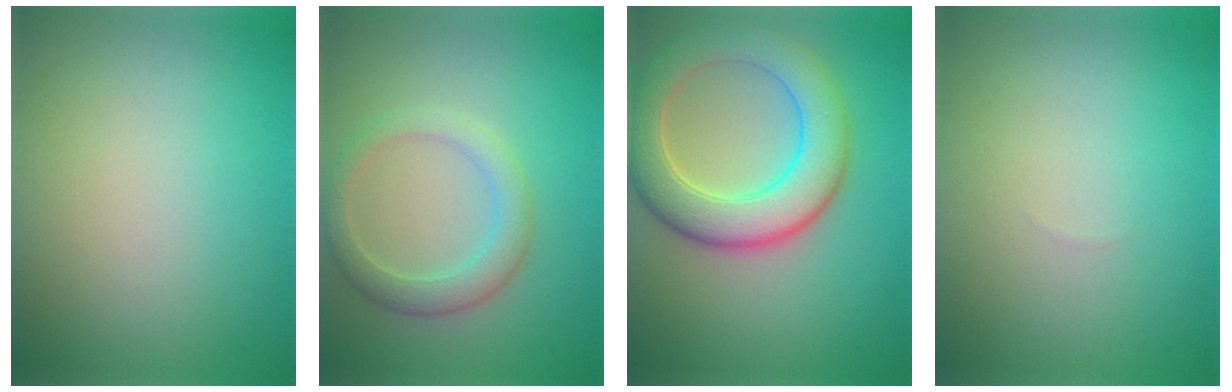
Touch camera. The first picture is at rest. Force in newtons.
{"total": 3.1, "press": 3.1, "slide": 0.1}
{"total": 7.7, "press": 7.7, "slide": 0.5}
{"total": 0.0}